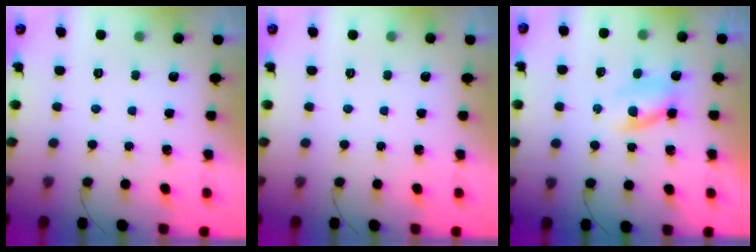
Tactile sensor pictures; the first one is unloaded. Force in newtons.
{"total": 0.0}
{"total": 2.5, "press": 2.2, "slide": 1.2}